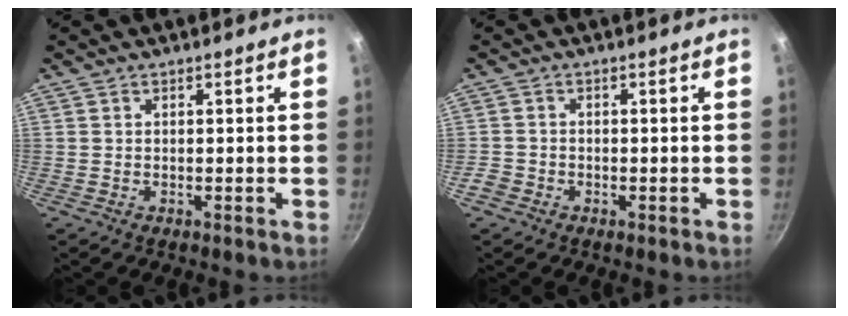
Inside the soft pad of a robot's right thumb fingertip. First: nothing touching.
{"total": 2.4, "force": [-1.4, 1.8, 0.7], "torque": [-0.012, 0.011, -0.028]}